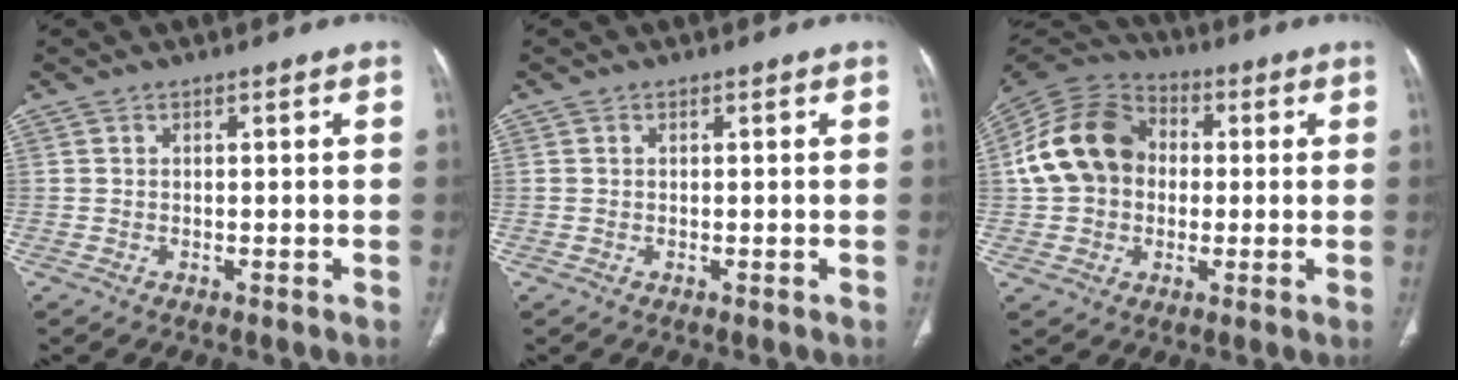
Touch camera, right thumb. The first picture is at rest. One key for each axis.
{"total": 0.0}
{"total": 15.8, "fx": 1.0, "fy": 12.7, "fz": 9.3, "tx": -0.164, "ty": 0.031, "tz": 0.009}